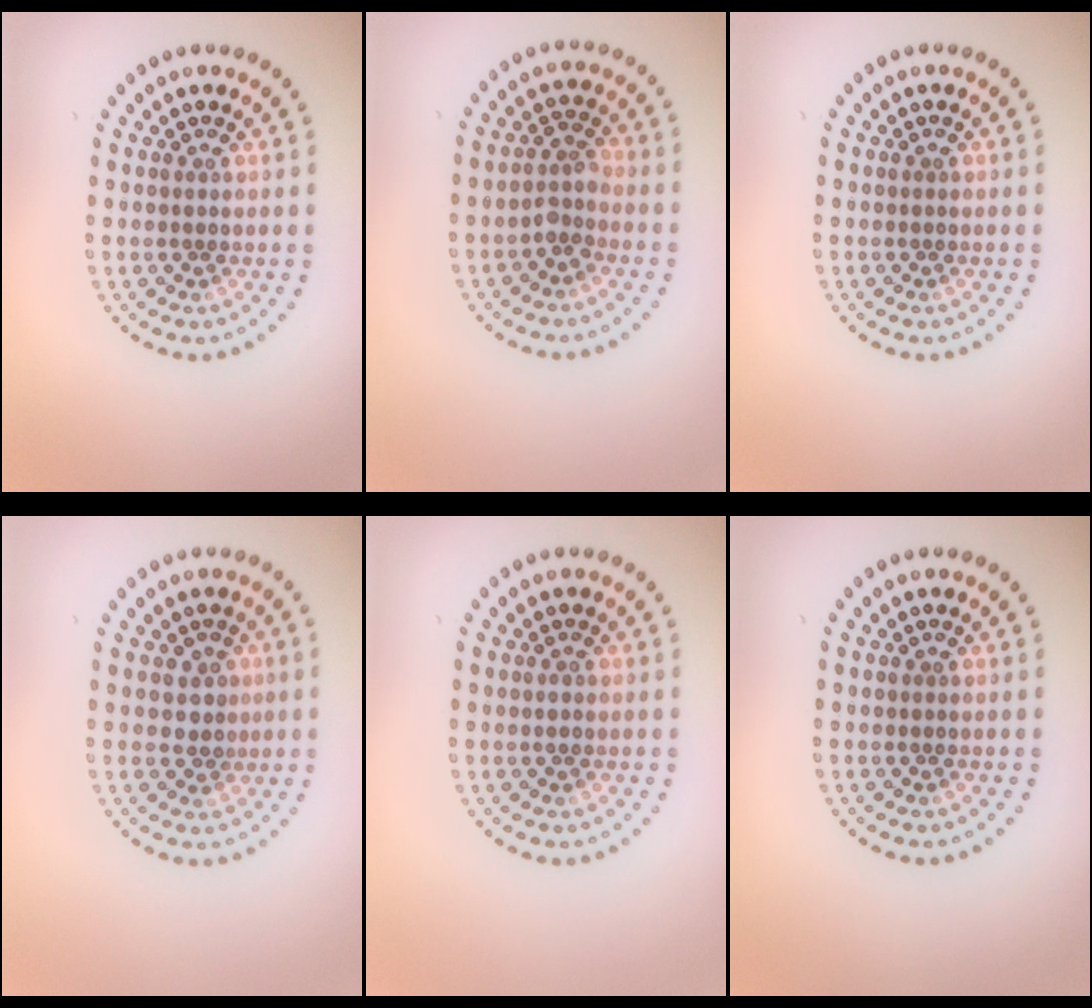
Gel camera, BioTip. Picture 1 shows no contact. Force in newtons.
{"total": 1.8, "press": 1.3, "slide": 1.2}
{"total": 0.0}
{"total": 1.7, "press": 1.5, "slide": 0.8}
{"total": 0.8, "press": 0.8, "slide": 0.1}
{"total": 0.0}